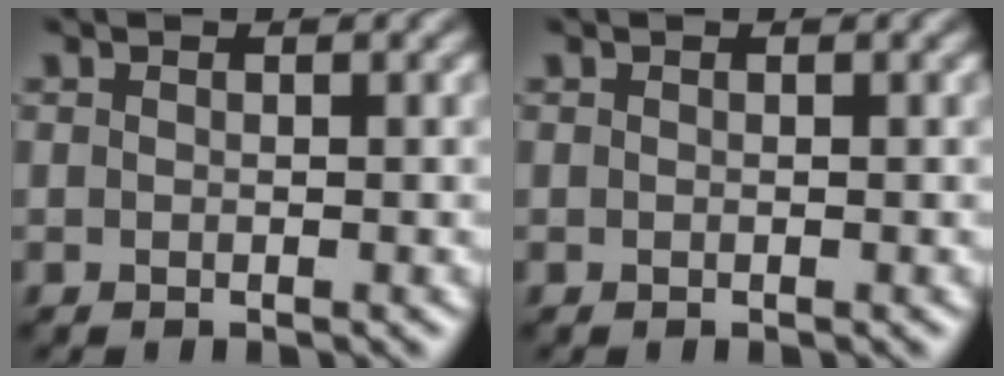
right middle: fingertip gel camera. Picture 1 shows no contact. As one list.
[{"total": 0.0}]